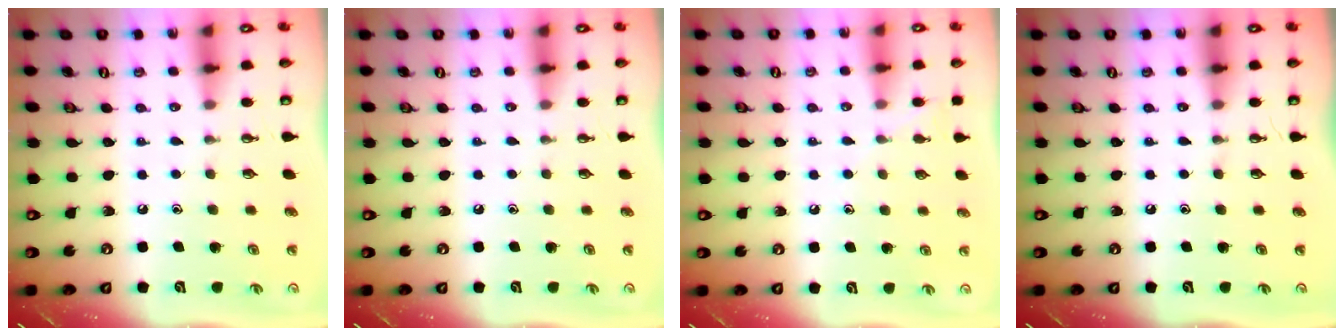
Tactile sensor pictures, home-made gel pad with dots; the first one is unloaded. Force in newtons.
{"total": 0.0}
{"total": 5.2, "press": 5.2, "slide": 0.5}
{"total": 0.0}